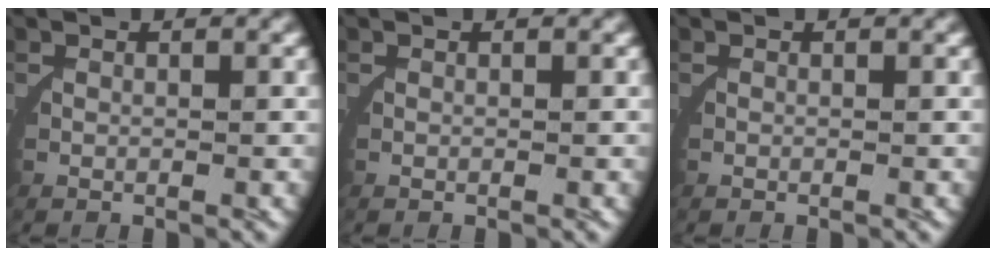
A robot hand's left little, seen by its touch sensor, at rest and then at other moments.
{"total": 0.0}
{"total": 0.0}